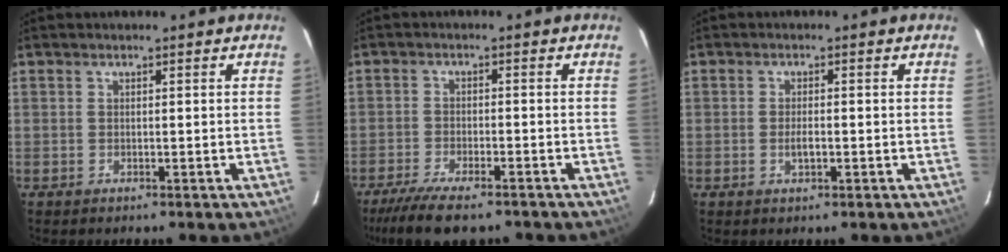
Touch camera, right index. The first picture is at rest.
{"total": 11.2, "force": [-9.0, 2.8, 5.9], "torque": [-0.138, -0.030, -0.153]}
{"total": 2.3, "force": [-0.6, 0.8, 2.1], "torque": [-0.039, -0.001, -0.012]}